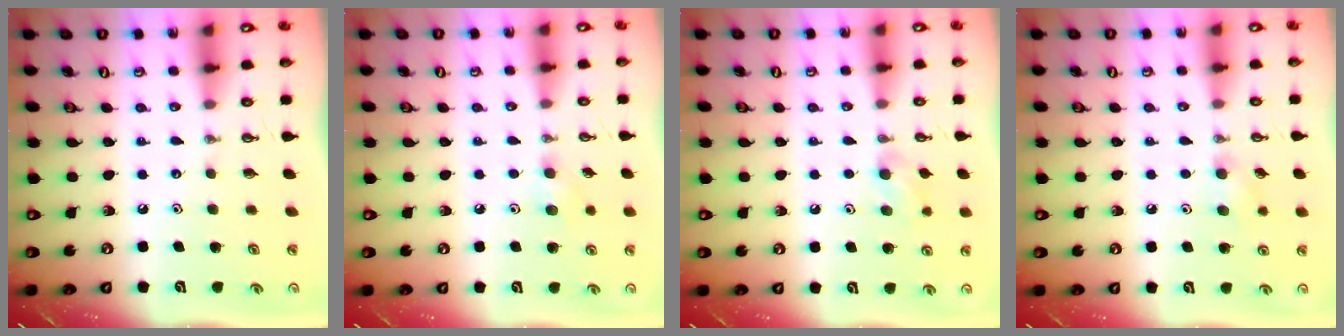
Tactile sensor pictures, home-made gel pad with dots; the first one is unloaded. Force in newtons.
{"total": 5.4, "press": 5.3, "slide": 1.2}
{"total": 6.5, "press": 6.4, "slide": 1.4}
{"total": 6.8, "press": 6.6, "slide": 1.6}